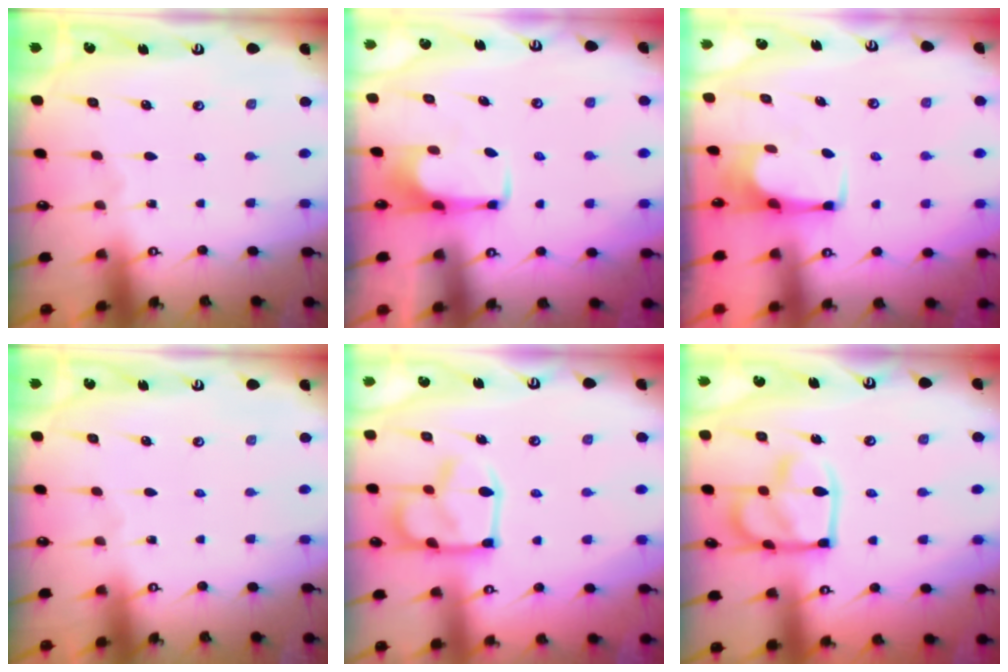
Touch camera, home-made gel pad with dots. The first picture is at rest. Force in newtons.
{"total": 1.9, "press": 1.9, "slide": 0.2}
{"total": 2.5, "press": 2.4, "slide": 0.4}
{"total": 0.0}
{"total": 15.5, "press": 15.5, "slide": 1.2}
{"total": 14.3, "press": 14.2, "slide": 1.0}